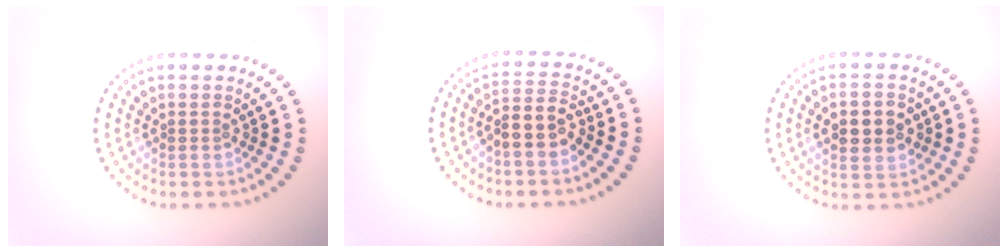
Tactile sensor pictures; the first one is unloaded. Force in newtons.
{"total": 3.0, "press": 2.6, "slide": 1.4}
{"total": 4.6, "press": 4.6, "slide": 0.2}